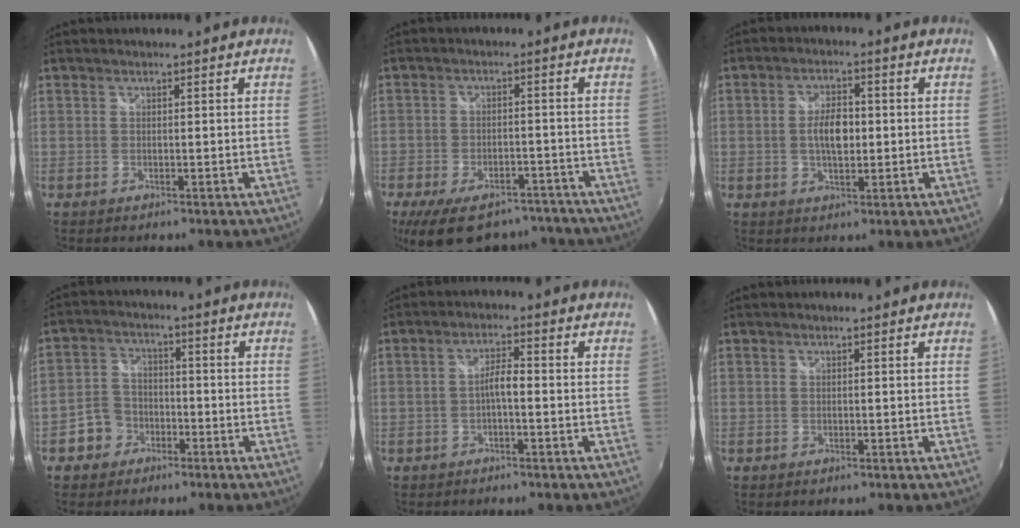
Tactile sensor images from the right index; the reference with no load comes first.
{"total": 16.6, "force": [-12.6, 8.0, 7.5], "torque": [-0.162, 0.002, -0.171]}
{"total": 5.8, "force": [-0.3, 2.9, 5.0], "torque": [-0.093, 0.006, -0.005]}
{"total": 6.1, "force": [-3.4, 5.0, 1.2], "torque": [-0.034, 0.021, -0.058]}
{"total": 3.0, "force": [-1.1, 0.7, 2.7], "torque": [-0.054, 0.008, -0.020]}
{"total": 0.0}